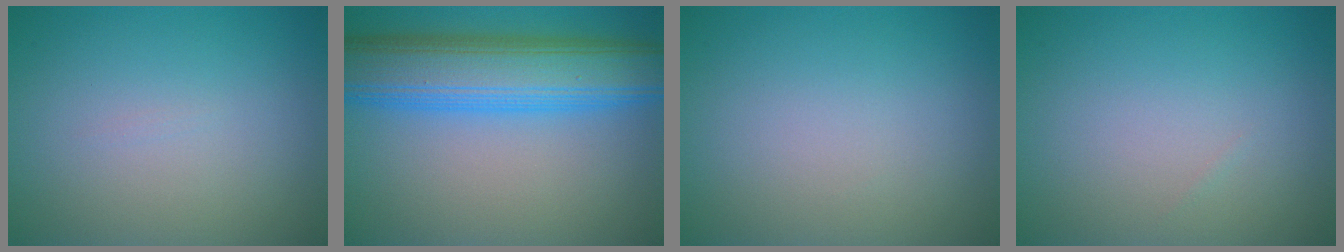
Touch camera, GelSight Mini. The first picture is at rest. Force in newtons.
{"total": 10.0, "press": 10.0, "slide": 0.1}
{"total": 0.0}
{"total": 0.0}